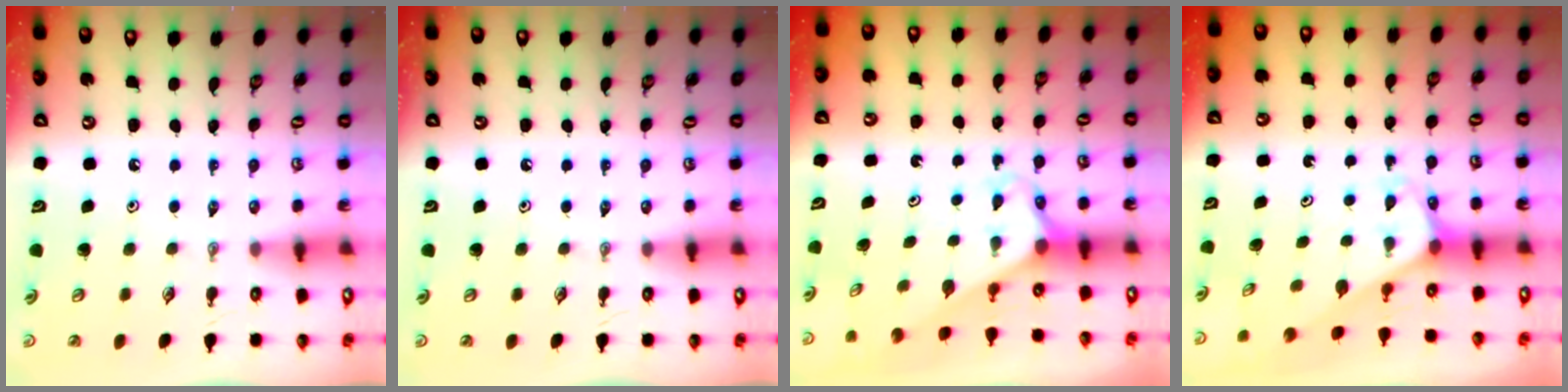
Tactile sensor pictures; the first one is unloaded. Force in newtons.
{"total": 0.0}
{"total": 2.4, "press": 2.4, "slide": 0.1}
{"total": 2.5, "press": 2.5, "slide": 0.2}